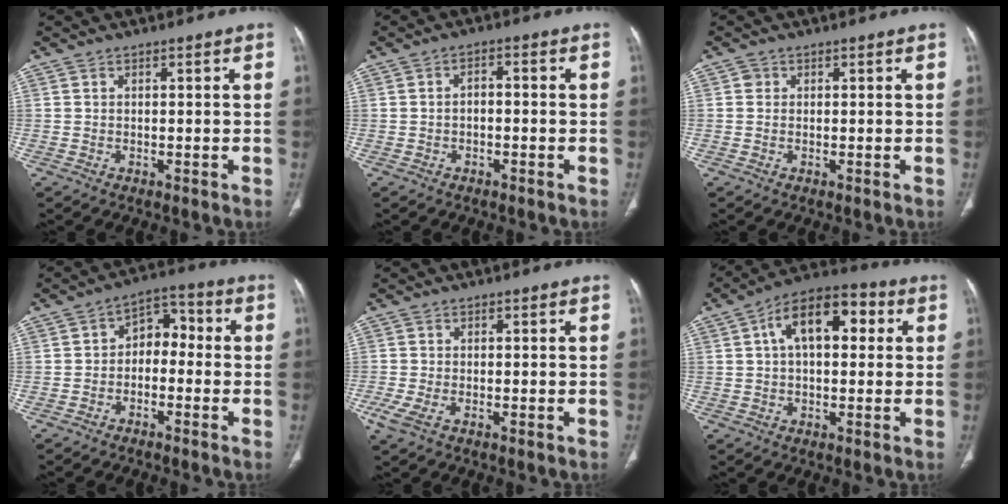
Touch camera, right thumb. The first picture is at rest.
{"total": 2.1, "force": [-0.6, 1.3, 1.6], "torque": [-0.022, 0.014, -0.014]}
{"total": 0.9, "force": [0.2, 0.9, 0.2], "torque": [0.004, 0.002, 0.002]}
{"total": 6.7, "force": [-1.0, 4.8, 4.6], "torque": [-0.042, 0.040, -0.033]}
{"total": 3.0, "force": [-1.3, 1.1, 2.5], "torque": [-0.074, -0.007, -0.031]}
{"total": 13.4, "force": [3.4, 7.4, 10.7], "torque": [-0.153, 0.031, 0.047]}